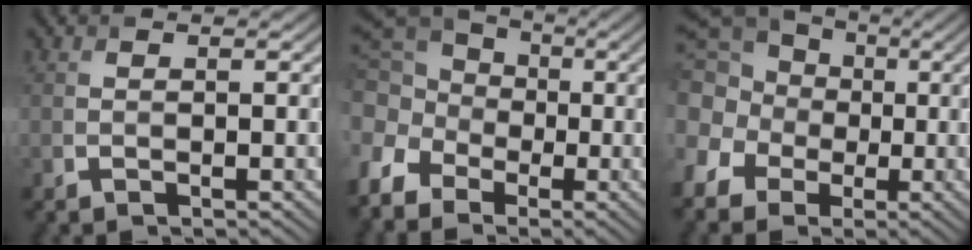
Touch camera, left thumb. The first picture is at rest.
{"total": 11.3, "force": [-4.1, 8.8, 5.8], "torque": [-0.155, -0.024, -0.097]}
{"total": 15.2, "force": [-0.6, 13.6, 6.8], "torque": [-0.201, 0.001, -0.049]}